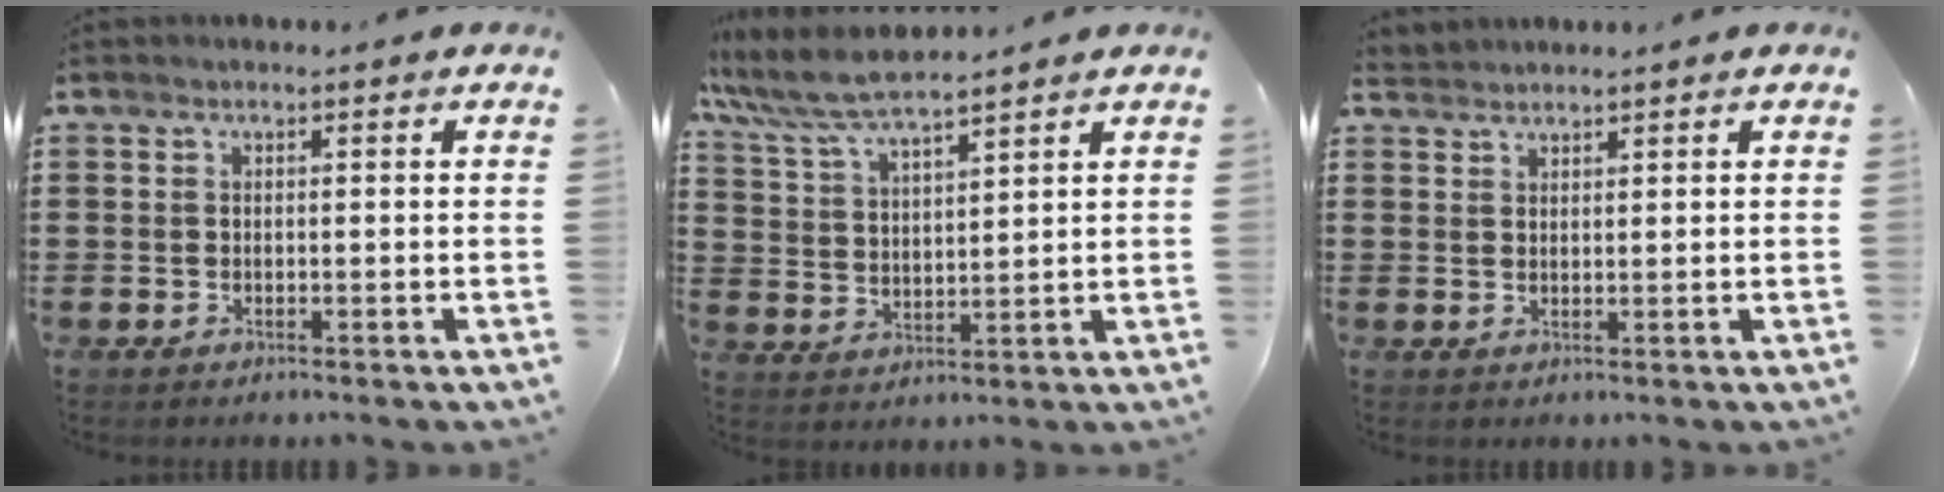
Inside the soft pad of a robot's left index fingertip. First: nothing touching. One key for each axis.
{"total": 6.8, "fx": 6.1, "fy": 0.7, "fz": 3.0, "tx": -0.079, "ty": -0.022, "tz": 0.108}
{"total": 1.6, "fx": 1.6, "fy": -0.1, "fz": -0.2, "tx": 0.001, "ty": 0.001, "tz": 0.033}